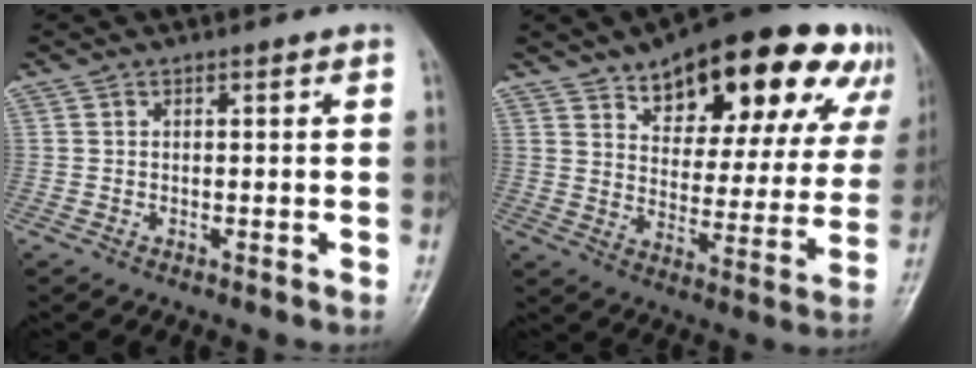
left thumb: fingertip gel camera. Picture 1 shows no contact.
{"total": 24.4, "force": [14.8, 11.0, 16.0], "torque": [-0.176, -0.028, 0.208]}